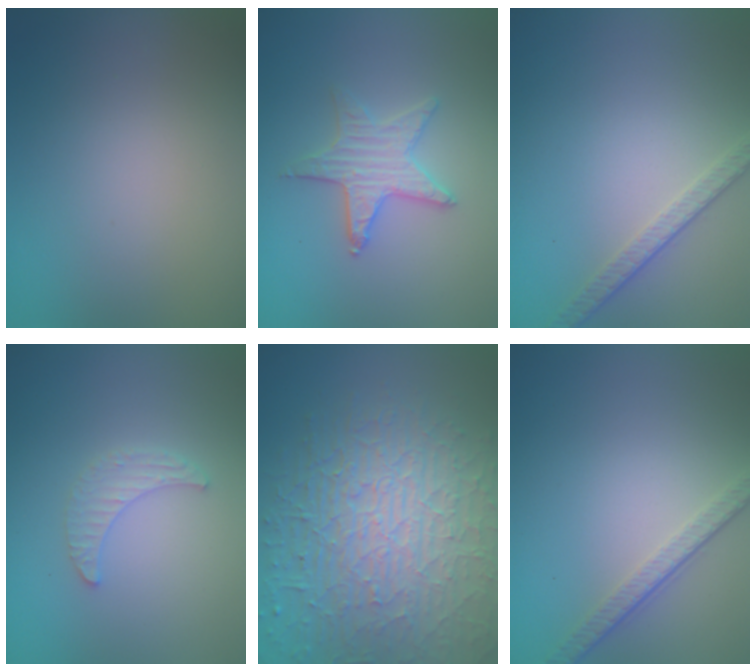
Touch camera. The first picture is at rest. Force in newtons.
{"total": 2.9, "press": 2.8, "slide": 0.8}
{"total": 2.5, "press": 2.2, "slide": 1.2}
{"total": 1.6, "press": 1.5, "slide": 0.4}
{"total": 10.3, "press": 6.6, "slide": 8.0}
{"total": 3.3, "press": 2.3, "slide": 2.3}